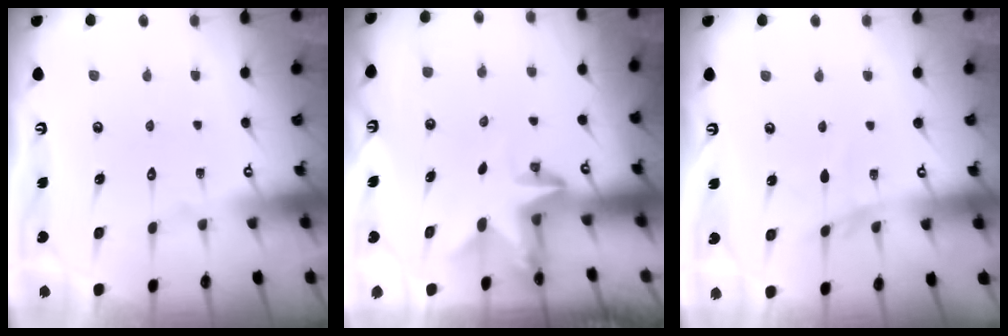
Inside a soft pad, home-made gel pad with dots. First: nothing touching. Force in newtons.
{"total": 2.4, "press": 2.3, "slide": 0.4}
{"total": 4.4, "press": 4.4, "slide": 0.5}